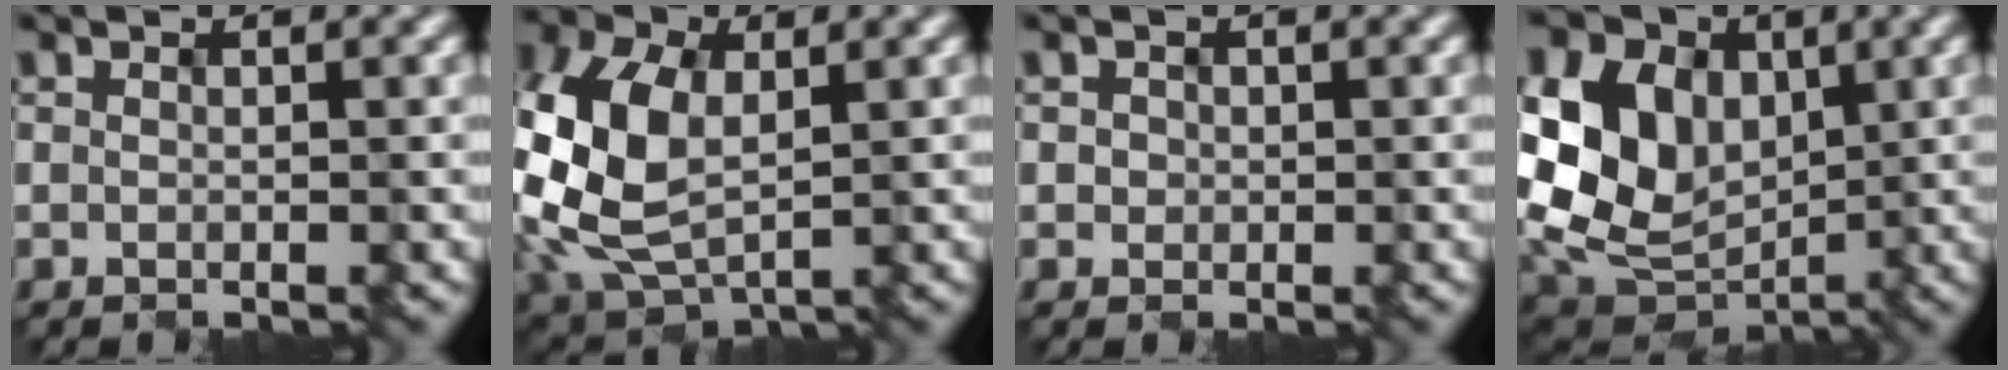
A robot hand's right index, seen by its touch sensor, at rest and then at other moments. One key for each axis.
{"total": 11.0, "fx": 0.2, "fy": 7.4, "fz": 8.1, "tx": -0.212, "ty": 0.001, "tz": 0.000}
{"total": 1.0, "fx": 0.0, "fy": 1.0, "fz": 0.1, "tx": -0.002, "ty": 0.000, "tz": 0.000}
{"total": 14.0, "fx": 2.9, "fy": 10.9, "fz": 8.3, "tx": -0.184, "ty": 0.028, "tz": 0.045}